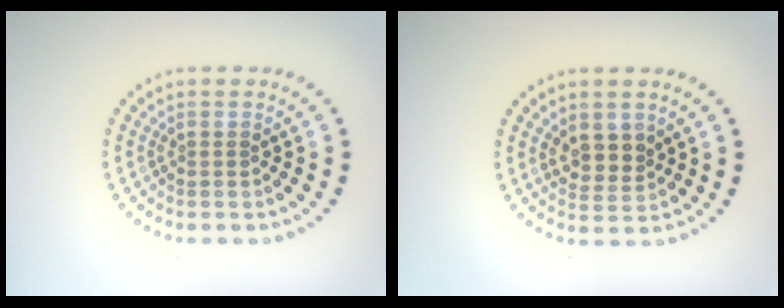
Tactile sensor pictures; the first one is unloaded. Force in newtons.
{"total": 2.3, "press": 2.2, "slide": 0.9}